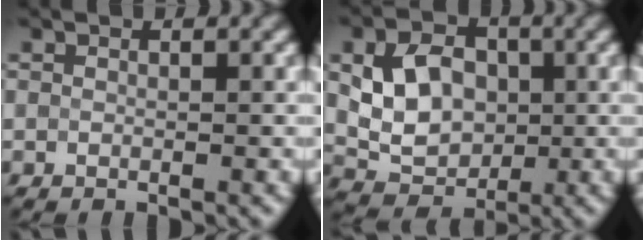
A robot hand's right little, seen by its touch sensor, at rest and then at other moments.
{"total": 5.6, "force": [0.6, 4.3, 3.5], "torque": [-0.066, 0.003, 0.014]}